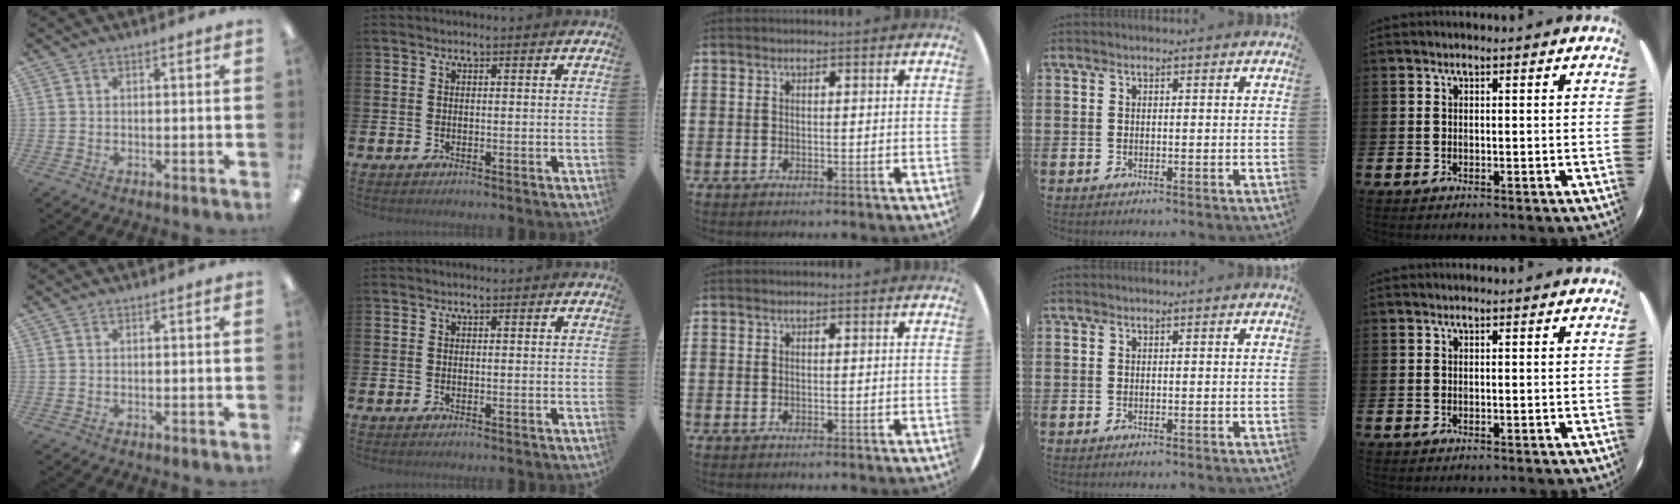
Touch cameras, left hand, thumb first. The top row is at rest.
{}